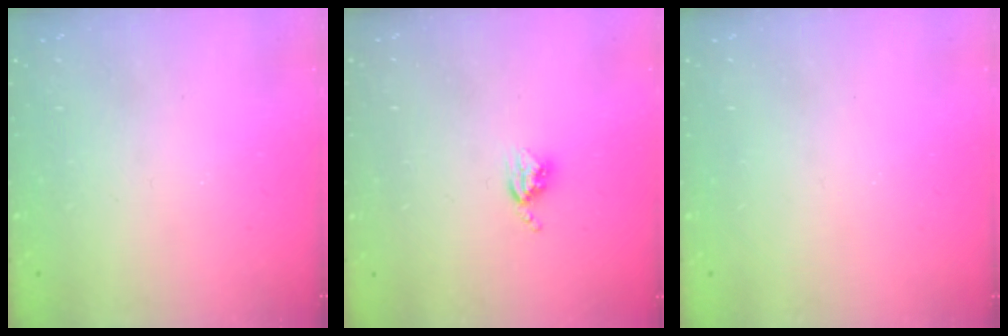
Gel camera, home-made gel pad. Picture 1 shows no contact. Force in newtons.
{"total": 3.8, "press": 3.8, "slide": 0.5}
{"total": 0.0}